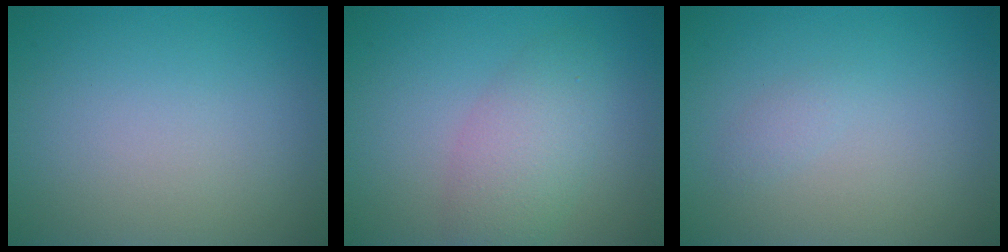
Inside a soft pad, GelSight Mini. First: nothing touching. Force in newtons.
{"total": 3.8, "press": 3.8, "slide": 0.0}
{"total": 0.7, "press": 0.7, "slide": 0.0}